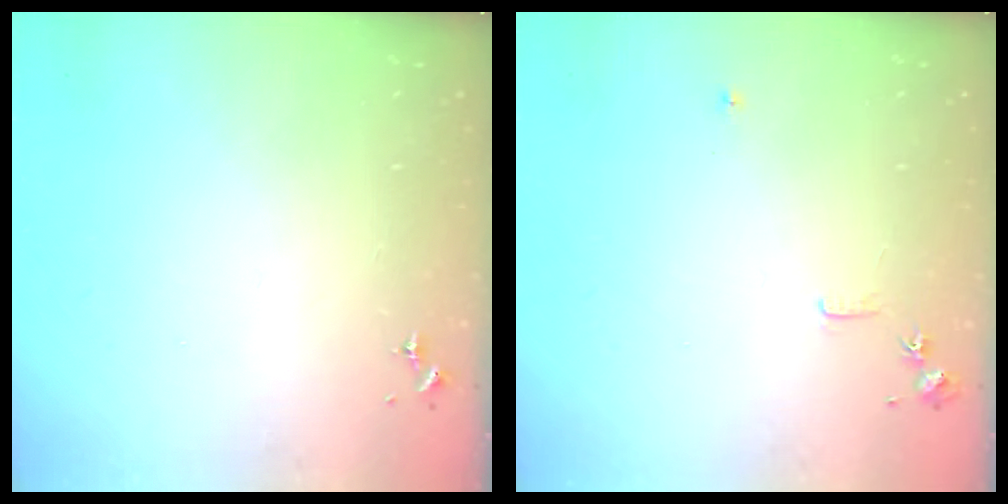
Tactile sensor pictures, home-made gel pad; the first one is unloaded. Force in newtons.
{"total": 5.9, "press": 5.9, "slide": 0.7}